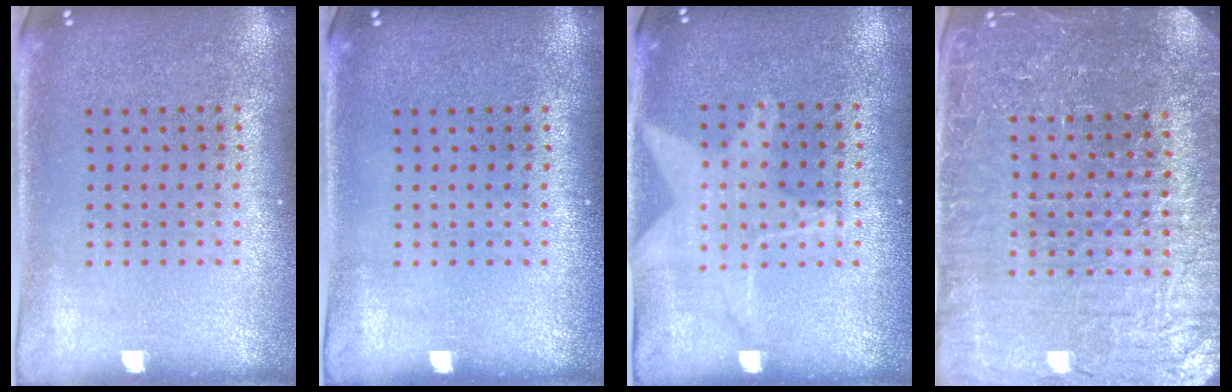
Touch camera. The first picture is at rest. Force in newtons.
{"total": 0.0}
{"total": 1.1, "press": 1.0, "slide": 0.4}
{"total": 4.8, "press": 4.5, "slide": 1.8}